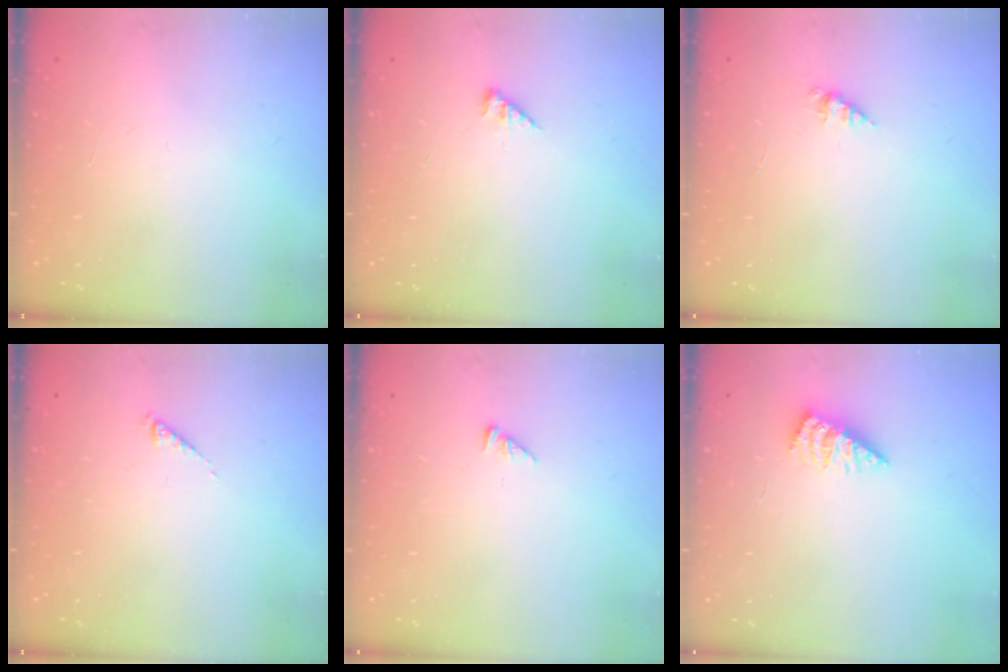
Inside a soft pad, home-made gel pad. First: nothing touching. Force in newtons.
{"total": 2.7, "press": 2.7, "slide": 0.4}
{"total": 1.7, "press": 1.7, "slide": 0.2}
{"total": 0.0}
{"total": 0.7, "press": 0.7, "slide": 0.1}
{"total": 2.9, "press": 2.9, "slide": 0.3}